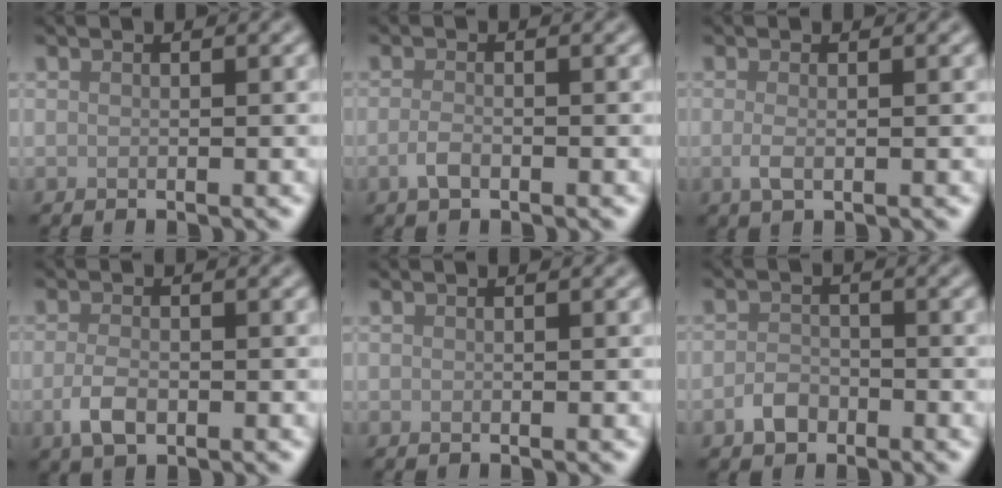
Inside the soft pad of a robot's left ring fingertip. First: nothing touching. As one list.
[{"total": 1.4, "force": [-0.7, 0.6, 1.1], "torque": [-0.027, -0.002, -0.016]}, {"total": 1.4, "force": [-0.1, 0.5, 1.3], "torque": [-0.028, -0.004, -0.004]}, {"total": 2.6, "force": [-0.9, 1.4, 2.0], "torque": [-0.044, -0.004, -0.018]}, {"total": 0.0}, {"total": 2.1, "force": [-1.2, 1.4, 0.9], "torque": [-0.013, 0.004, -0.028]}]